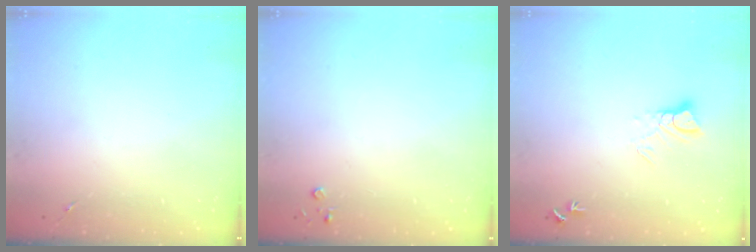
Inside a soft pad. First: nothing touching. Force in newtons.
{"total": 2.2, "press": 2.2, "slide": 0.3}
{"total": 4.3, "press": 4.3, "slide": 0.2}